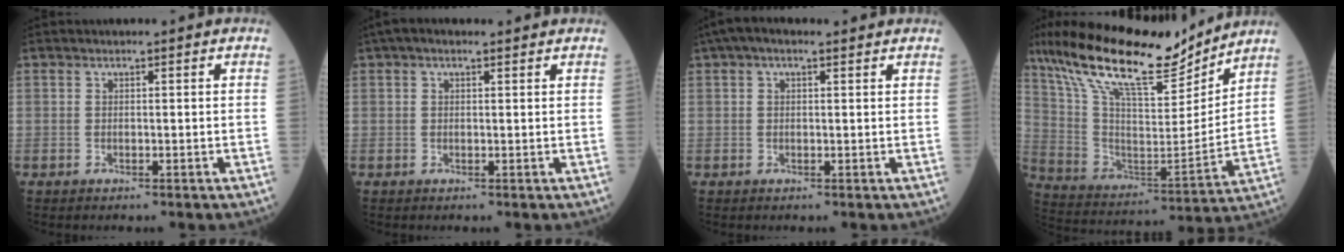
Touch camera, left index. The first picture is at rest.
{"total": 2.7, "force": [1.7, 1.1, 1.8], "torque": [-0.035, 0.029, 0.026]}
{"total": 4.2, "force": [2.5, 1.7, 2.8], "torque": [-0.058, 0.036, 0.040]}
{"total": 21.1, "force": [16.5, 4.8, 12.3], "torque": [-0.229, 0.004, 0.295]}